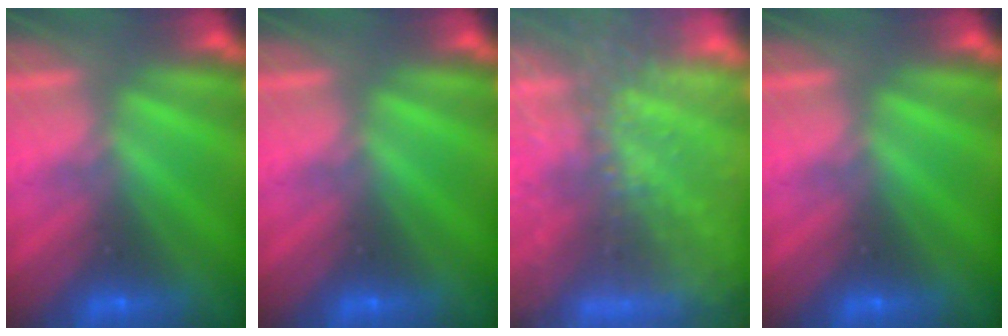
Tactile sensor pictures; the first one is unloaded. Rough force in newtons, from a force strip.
{"total": 0.0}
{"total": 7.5}
{"total": 0.0}